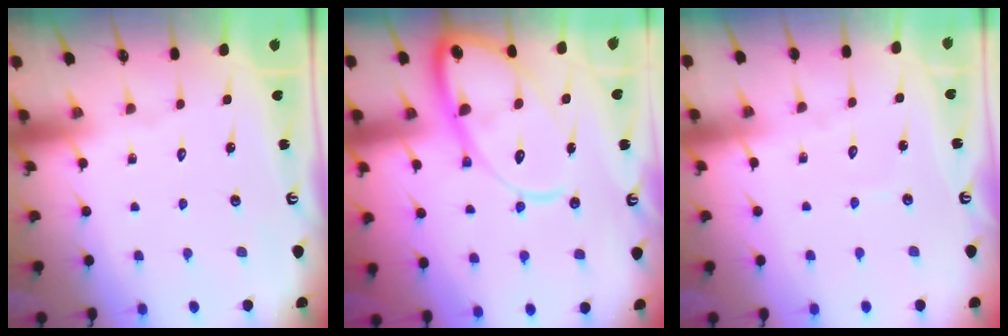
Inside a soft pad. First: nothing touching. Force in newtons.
{"total": 17.0, "press": 16.9, "slide": 1.8}
{"total": 2.7, "press": 2.6, "slide": 0.3}